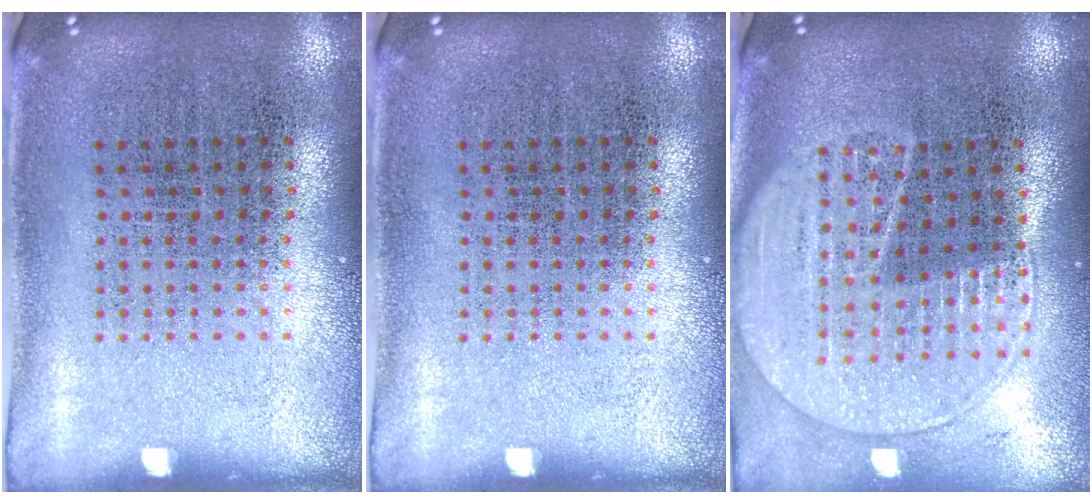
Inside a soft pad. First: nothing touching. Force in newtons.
{"total": 0.0}
{"total": 2.0, "press": 1.8, "slide": 1.0}